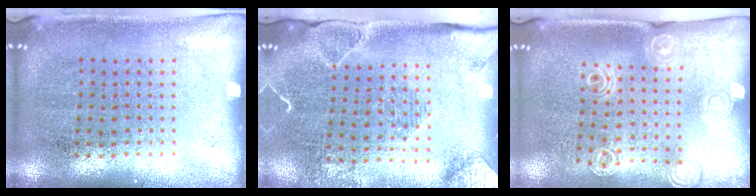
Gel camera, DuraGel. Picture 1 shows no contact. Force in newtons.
{"total": 2.0, "press": 2.0, "slide": 0.2}
{"total": 1.3, "press": 1.3, "slide": 0.3}